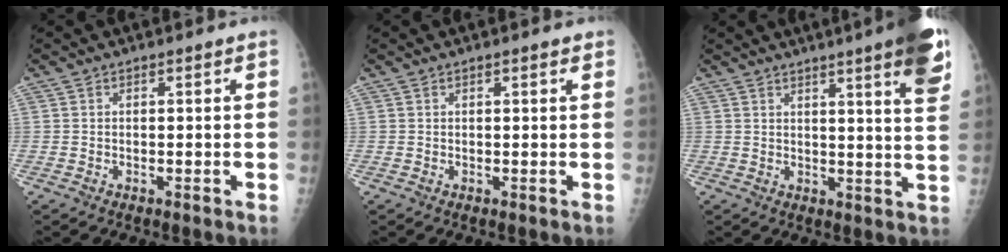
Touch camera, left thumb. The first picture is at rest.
{"total": 1.2, "force": [0.7, 0.3, 0.9], "torque": [-0.013, -0.001, 0.008]}
{"total": 11.9, "force": [6.9, 1.0, 9.6], "torque": [-0.111, -0.030, 0.078]}